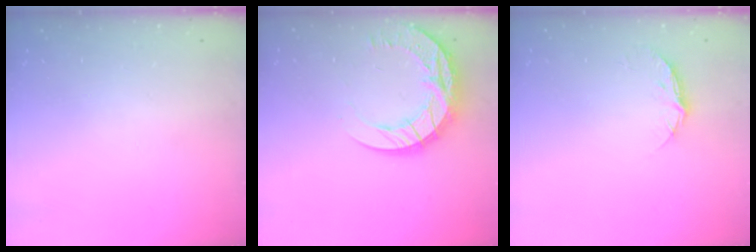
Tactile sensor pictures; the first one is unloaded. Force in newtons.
{"total": 17.9, "press": 17.8, "slide": 1.4}
{"total": 6.7, "press": 6.7, "slide": 0.8}